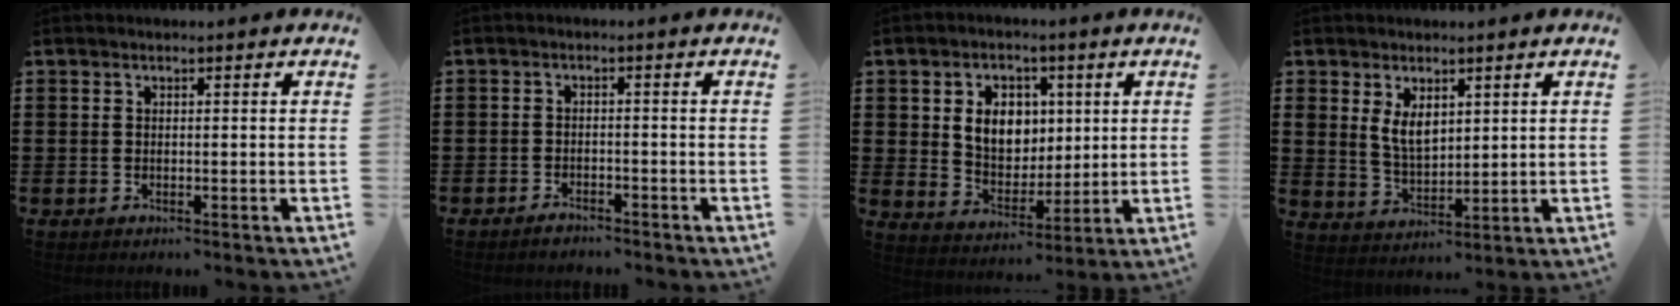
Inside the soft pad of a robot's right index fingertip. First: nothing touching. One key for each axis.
{"total": 1.6, "fx": -1.6, "fy": 0.3, "fz": 0.2, "tx": -0.009, "ty": 0.003, "tz": -0.033}
{"total": 7.4, "fx": 1.7, "fy": 5.9, "fz": 4.1, "tx": -0.079, "ty": 0.010, "tz": 0.027}
{"total": 5.0, "fx": 2.1, "fy": 2.9, "fz": 3.4, "tx": -0.067, "ty": 0.004, "tz": 0.037}